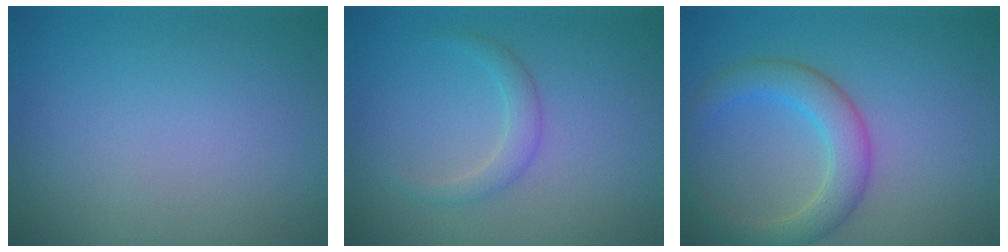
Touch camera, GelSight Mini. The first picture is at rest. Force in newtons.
{"total": 1.7, "press": 1.7, "slide": 0.0}
{"total": 4.3, "press": 4.3, "slide": 0.2}